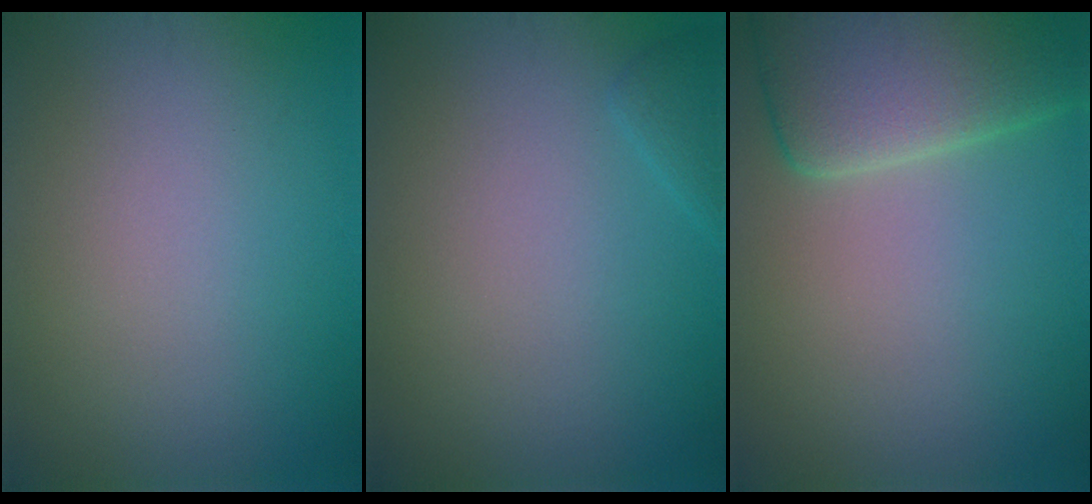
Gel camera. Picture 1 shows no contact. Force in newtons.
{"total": 0.9, "press": 0.9, "slide": 0.1}
{"total": 7.7, "press": 7.7, "slide": 0.9}